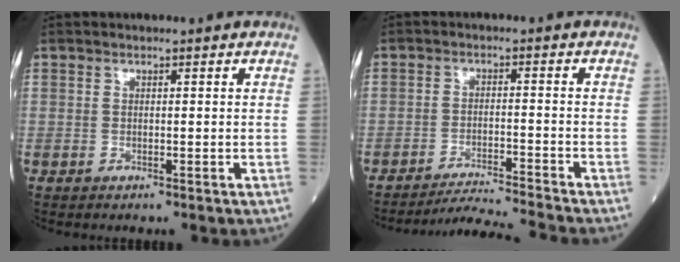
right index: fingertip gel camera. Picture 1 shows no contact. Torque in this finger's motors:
{"motor_torque": [0.08, -0.35, 0.11, 0.04]}